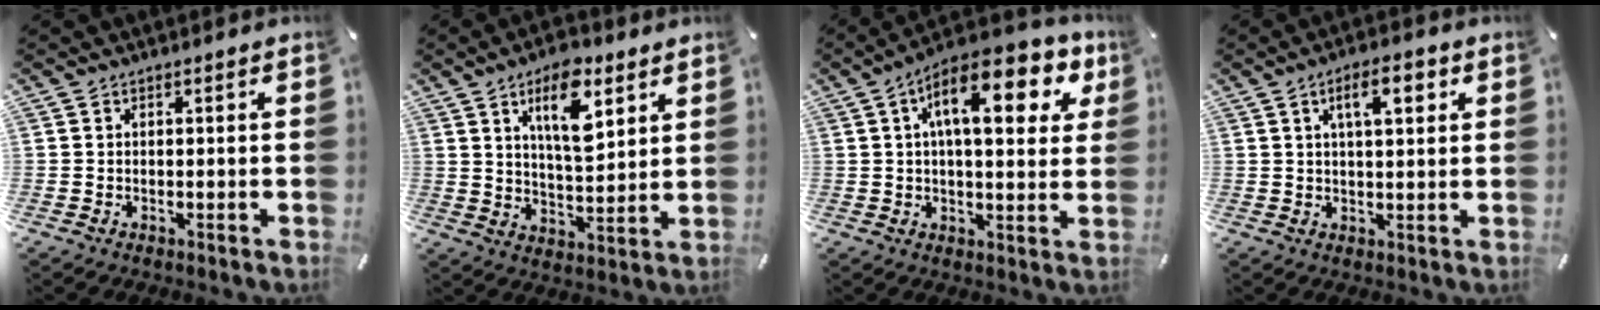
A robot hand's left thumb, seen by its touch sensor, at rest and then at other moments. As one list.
[{"total": 12.5, "force": [6.9, 5.3, 9.0], "torque": [-0.141, -0.024, 0.116]}, {"total": 16.4, "force": [6.7, 6.8, 13.4], "torque": [-0.207, -0.015, 0.106]}, {"total": 7.3, "force": [3.0, 2.7, 6.1], "torque": [-0.094, -0.004, 0.043]}]